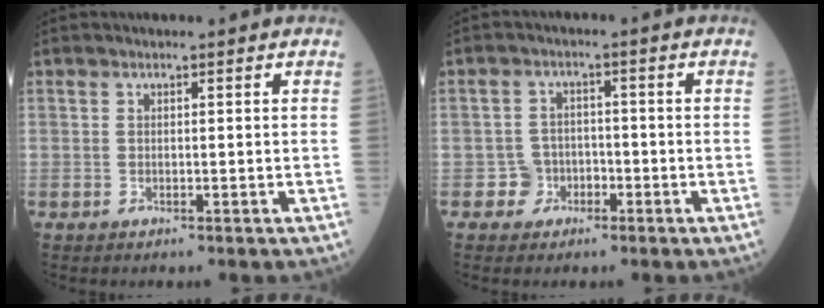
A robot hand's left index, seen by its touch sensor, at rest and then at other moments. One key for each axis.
{"total": 3.3, "fx": -1.7, "fy": 2.8, "fz": 0.0, "tx": 0.005, "ty": 0.013, "tz": -0.033}